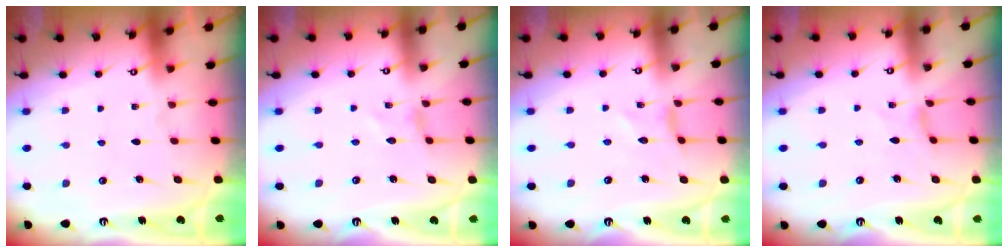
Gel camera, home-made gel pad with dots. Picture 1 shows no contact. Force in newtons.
{"total": 0.0}
{"total": 0.0}
{"total": 0.0}